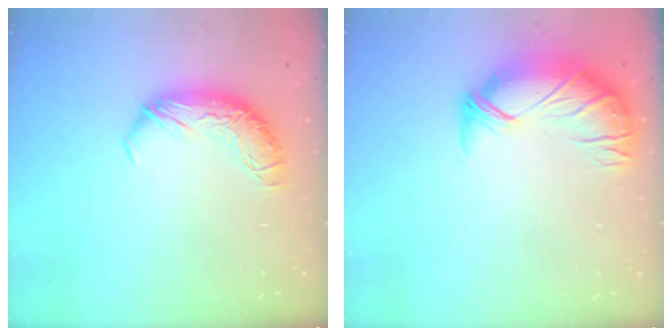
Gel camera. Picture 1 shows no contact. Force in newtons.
{"total": 2.8, "press": 0.9, "slide": 2.6}